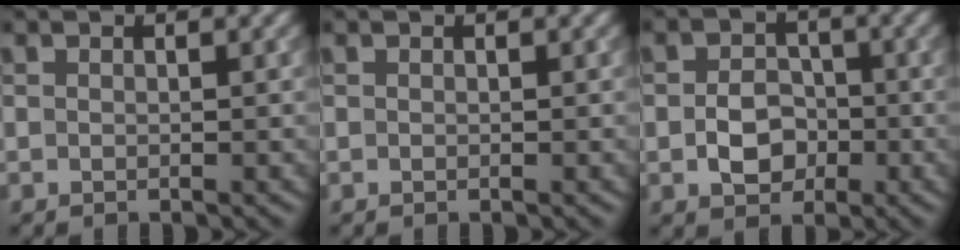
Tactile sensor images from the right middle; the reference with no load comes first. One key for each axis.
{"total": 0.0}
{"total": 3.5, "fx": -0.9, "fy": 2.7, "fz": 2.0, "tx": -0.030, "ty": 0.001, "tz": -0.018}